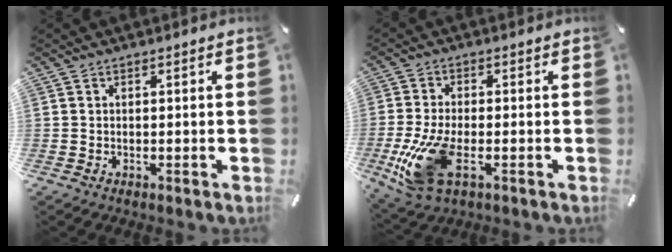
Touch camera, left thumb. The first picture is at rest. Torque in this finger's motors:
{"motor_torque": [0.98, 2.90, 0.76, -0.46, 0.25]}